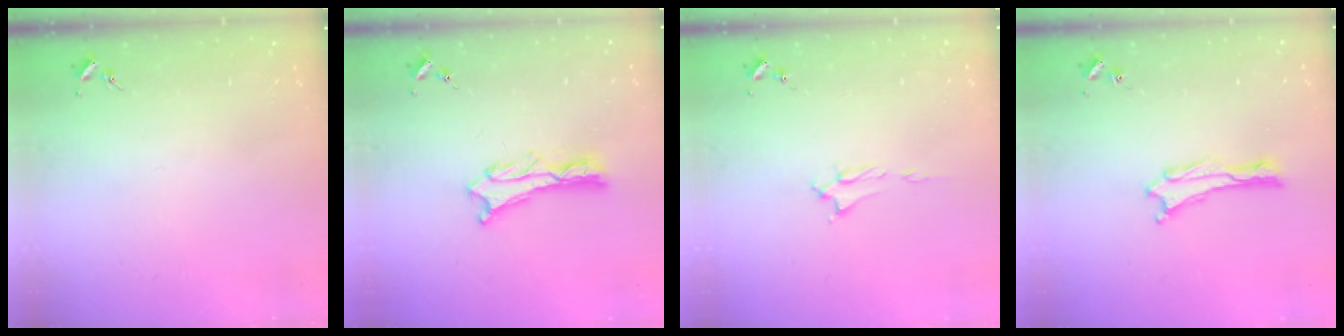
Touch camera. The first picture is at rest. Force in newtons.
{"total": 2.0, "press": 2.0, "slide": 0.2}
{"total": 1.6, "press": 1.6, "slide": 0.2}
{"total": 0.6, "press": 0.6, "slide": 0.1}